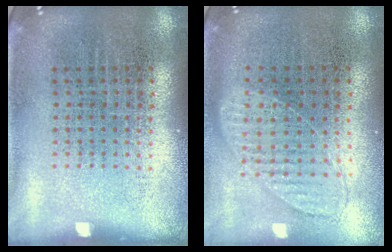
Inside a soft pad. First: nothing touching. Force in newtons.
{"total": 1.0, "press": 0.9, "slide": 0.2}